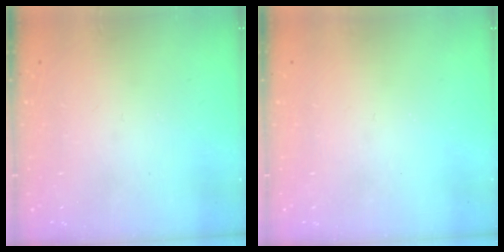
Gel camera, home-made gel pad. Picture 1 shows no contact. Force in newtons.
{"total": 0.0}